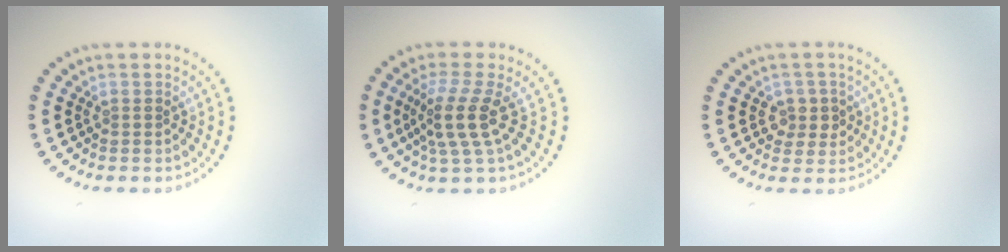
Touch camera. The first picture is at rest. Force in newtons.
{"total": 3.7, "press": 2.8, "slide": 2.5}
{"total": 2.4, "press": 2.2, "slide": 0.8}